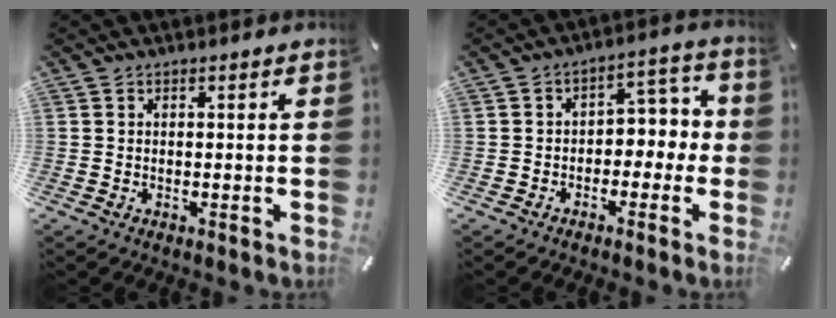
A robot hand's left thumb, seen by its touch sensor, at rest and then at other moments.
{"total": 5.5, "force": [-1.2, 4.3, 3.1], "torque": [-0.038, 0.008, -0.032]}